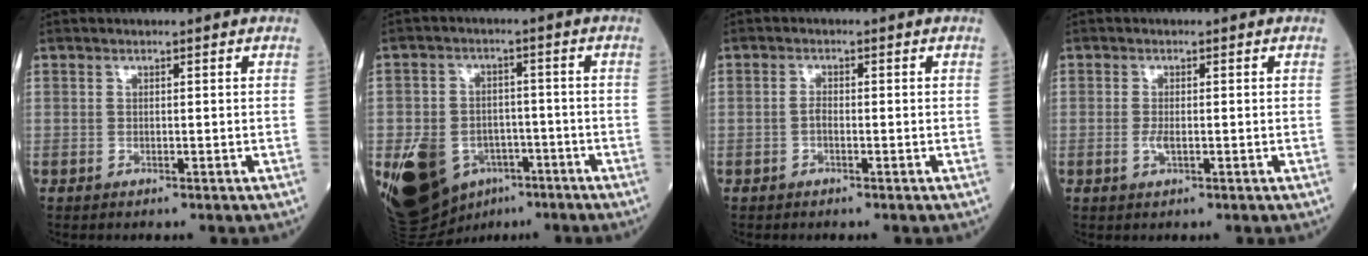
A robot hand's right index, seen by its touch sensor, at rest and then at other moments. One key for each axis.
{"total": 15.0, "fx": -6.8, "fy": 10.6, "fz": 8.2, "tx": -0.161, "ty": 0.004, "tz": -0.099}
{"total": 1.1, "fx": -0.4, "fy": 0.4, "fz": 0.9, "tx": -0.017, "ty": 0.001, "tz": -0.008}
{"total": 1.6, "fx": -0.4, "fy": 0.5, "fz": 1.5, "tx": -0.031, "ty": -0.001, "tz": -0.006}